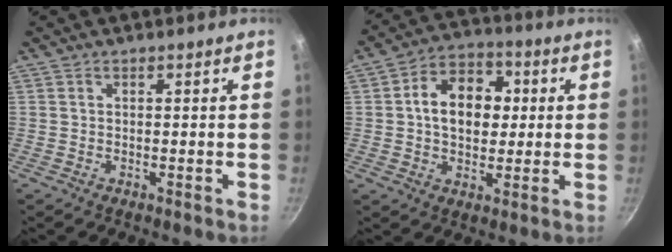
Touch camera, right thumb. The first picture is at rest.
{"total": 12.7, "force": [1.5, 9.2, 8.6], "torque": [-0.096, 0.016, 0.011]}